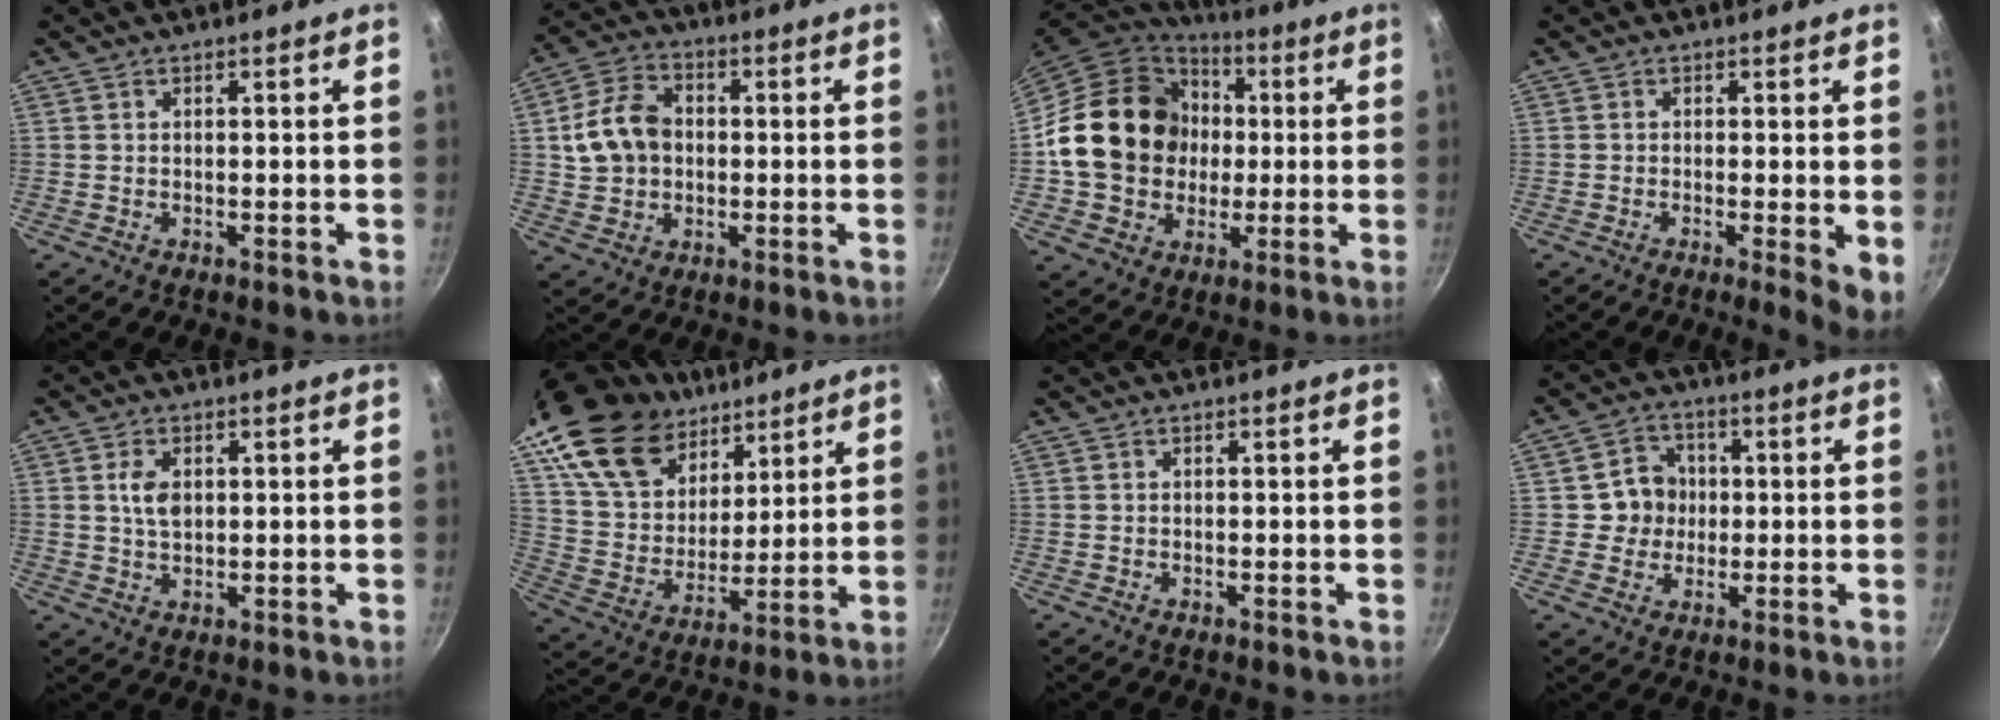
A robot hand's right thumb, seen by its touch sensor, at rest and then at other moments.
{"total": 10.6, "force": [0.7, 8.2, 6.7], "torque": [-0.105, 0.020, 0.005]}
{"total": 20.5, "force": [1.1, 17.4, 10.8], "torque": [-0.161, 0.028, 0.024]}
{"total": 4.8, "force": [-0.7, 0.9, 4.7], "torque": [-0.058, -0.010, -0.010]}
{"total": 4.4, "force": [0.9, 2.8, 3.2], "torque": [-0.052, -0.002, 0.016]}
{"total": 20.9, "force": [15.2, 11.7, 8.3], "torque": [-0.120, -0.073, 0.293]}
{"total": 0.0}
{"total": 6.7, "force": [0.3, 6.3, 2.1], "torque": [0.008, 0.009, -0.004]}